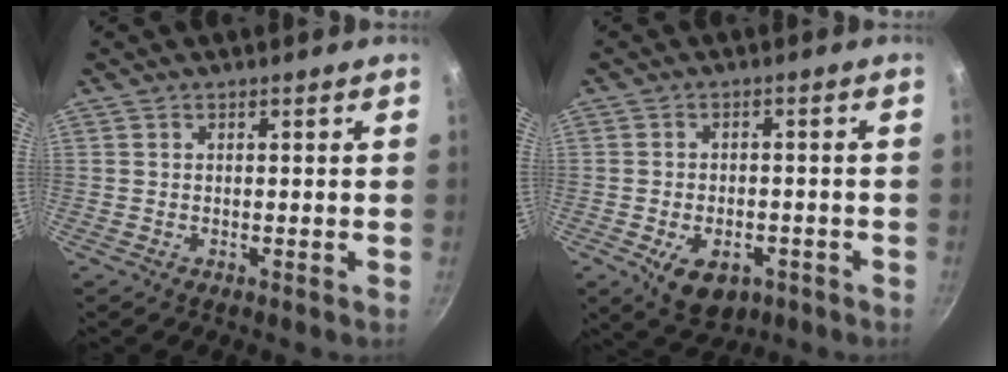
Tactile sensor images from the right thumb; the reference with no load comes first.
{"total": 8.5, "force": [-3.6, 5.3, 5.5], "torque": [-0.067, 0.010, -0.044]}